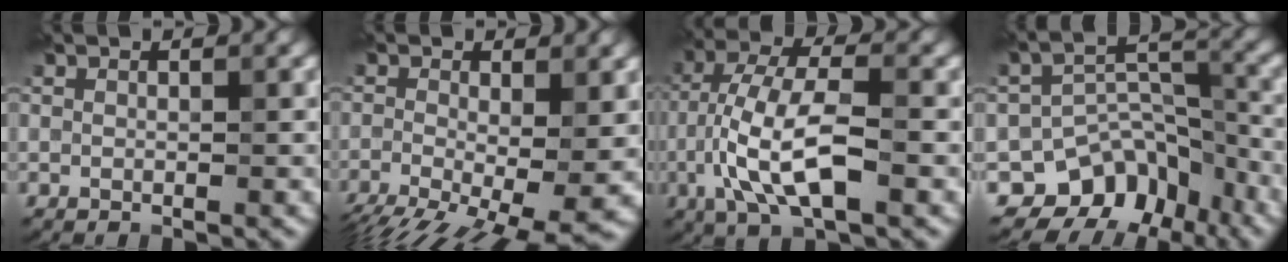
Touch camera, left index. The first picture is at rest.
{"total": 11.8, "force": [-4.2, 4.9, 9.8], "torque": [-0.152, -0.032, -0.055]}
{"total": 8.6, "force": [-2.4, 3.1, 7.7], "torque": [-0.151, 0.010, -0.048]}
{"total": 7.6, "force": [-5.1, 5.0, 2.6], "torque": [-0.015, -0.002, -0.079]}